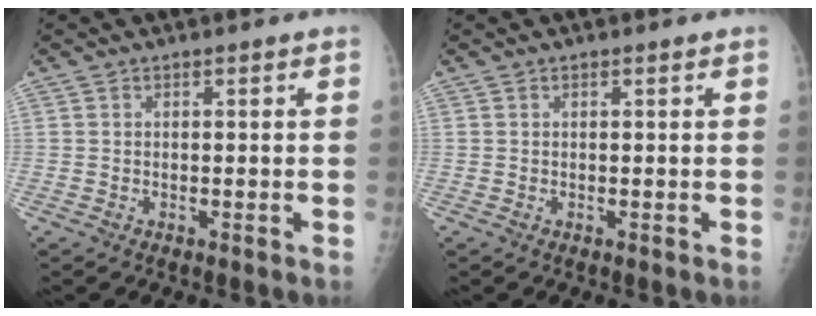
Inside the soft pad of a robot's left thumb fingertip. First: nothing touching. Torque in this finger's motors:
{"motor_torque": [0.00, 0.00, -0.04, -0.04, 0.00]}